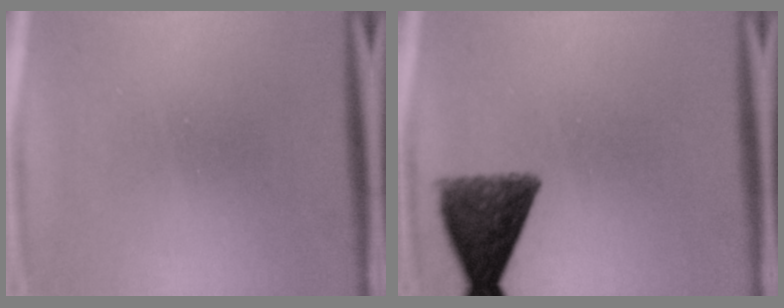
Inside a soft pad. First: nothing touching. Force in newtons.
{"total": 9.2}